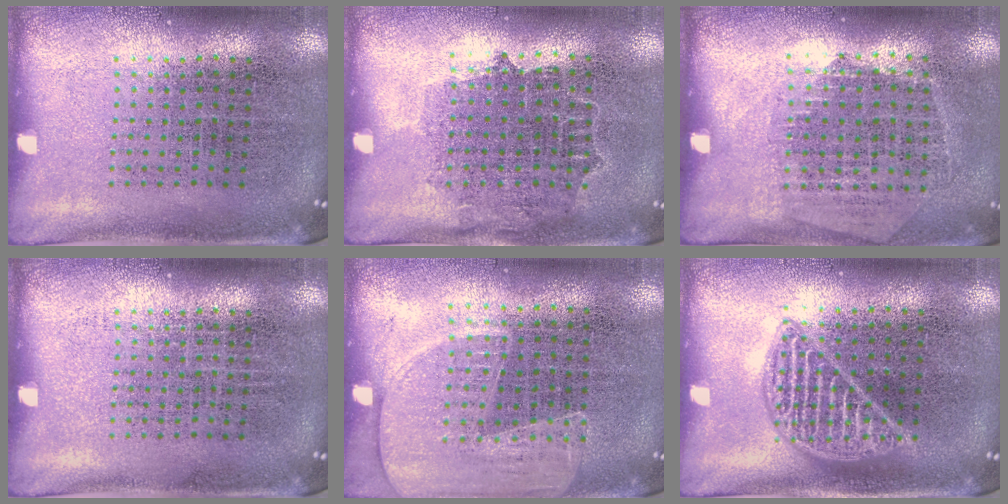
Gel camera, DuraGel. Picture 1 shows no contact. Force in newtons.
{"total": 0.8, "press": 0.8, "slide": 0.3}
{"total": 1.3, "press": 1.1, "slide": 0.6}
{"total": 0.0}
{"total": 1.6, "press": 1.4, "slide": 0.8}
{"total": 2.2, "press": 2.2, "slide": 0.3}